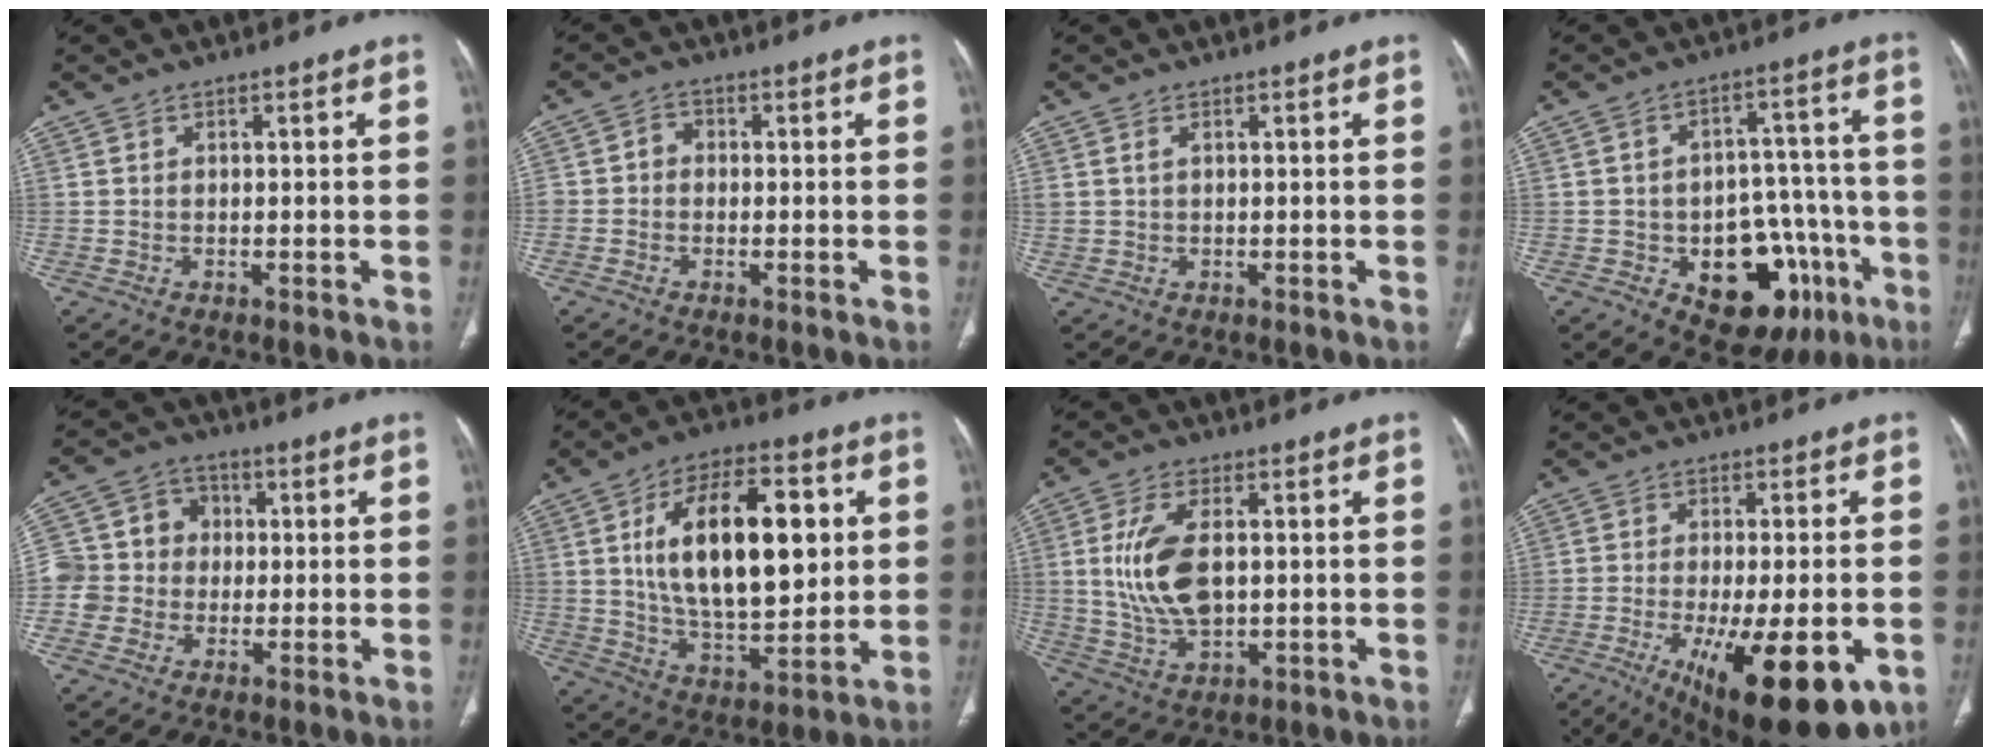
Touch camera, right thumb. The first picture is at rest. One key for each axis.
{"total": 2.5, "fx": -0.4, "fy": 2.2, "fz": 1.1, "tx": -0.005, "ty": 0.010, "tz": -0.015}
{"total": 1.2, "fx": 0.5, "fy": 0.7, "fz": 0.8, "tx": -0.022, "ty": 0.003, "tz": 0.016}
{"total": 19.4, "fx": -7.7, "fy": 11.7, "fz": 13.3, "tx": -0.139, "ty": 0.050, "tz": -0.091}
{"total": 10.0, "fx": -0.3, "fy": 9.5, "fz": 3.0, "tx": -0.024, "ty": 0.029, "tz": -0.010}
{"total": 22.6, "fx": 4.4, "fy": 11.2, "fz": 19.1, "tx": -0.283, "ty": -0.010, "tz": 0.074}
{"total": 11.5, "fx": 1.2, "fy": 6.2, "fz": 9.6, "tx": -0.195, "ty": -0.008, "tz": 0.032}
{"total": 20.6, "fx": -8.2, "fy": 7.2, "fz": 17.5, "tx": -0.233, "ty": -0.021, "tz": -0.106}